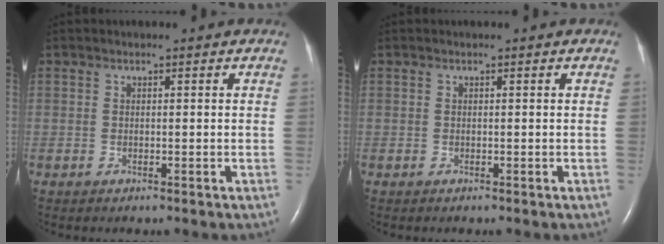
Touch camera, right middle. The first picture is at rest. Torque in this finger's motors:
{"motor_torque": [0.00, 0.00, 0.00, 0.00]}